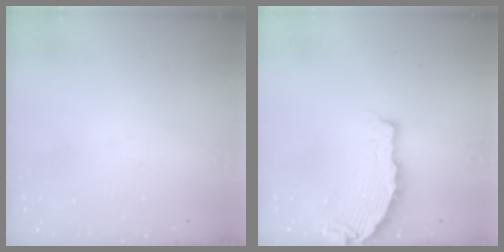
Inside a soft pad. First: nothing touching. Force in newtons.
{"total": 4.6, "press": 4.6, "slide": 0.4}